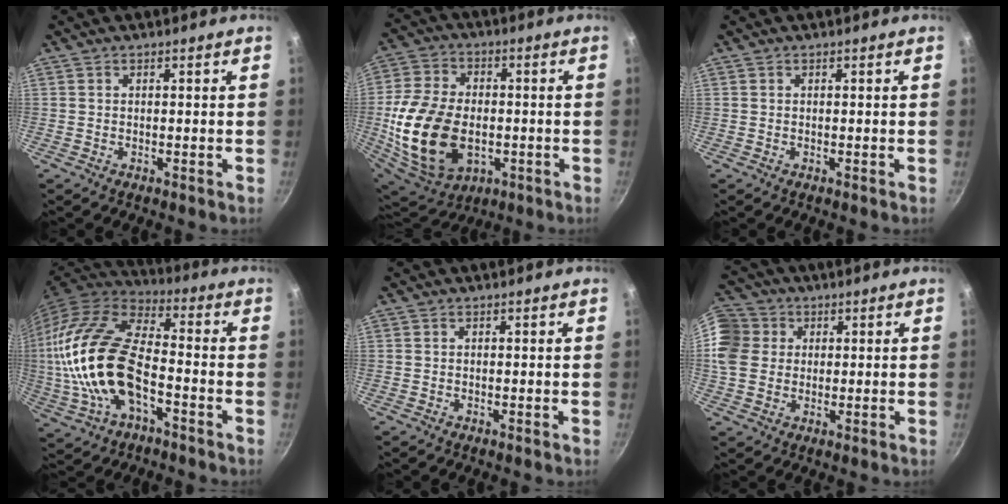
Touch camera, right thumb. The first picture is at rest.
{"total": 21.0, "force": [-3.3, 13.8, 15.5], "torque": [-0.300, 0.007, -0.047]}
{"total": 0.0}
{"total": 21.6, "force": [-3.8, 10.9, 18.3], "torque": [-0.360, 0.026, -0.076]}
{"total": 0.0}
{"total": 15.3, "force": [2.7, 13.2, 7.3], "torque": [-0.161, 0.021, 0.044]}